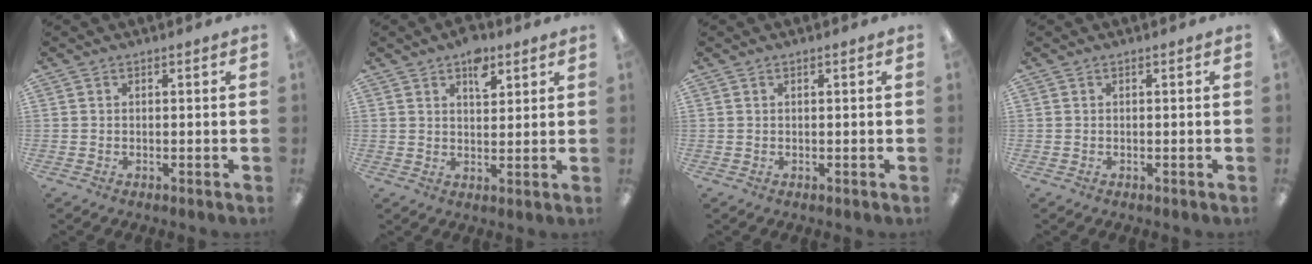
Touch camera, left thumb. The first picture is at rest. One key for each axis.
{"total": 6.4, "fx": 4.0, "fy": 3.5, "fz": 3.6, "tx": -0.032, "ty": -0.018, "tz": 0.064}
{"total": 0.0}
{"total": 0.0}